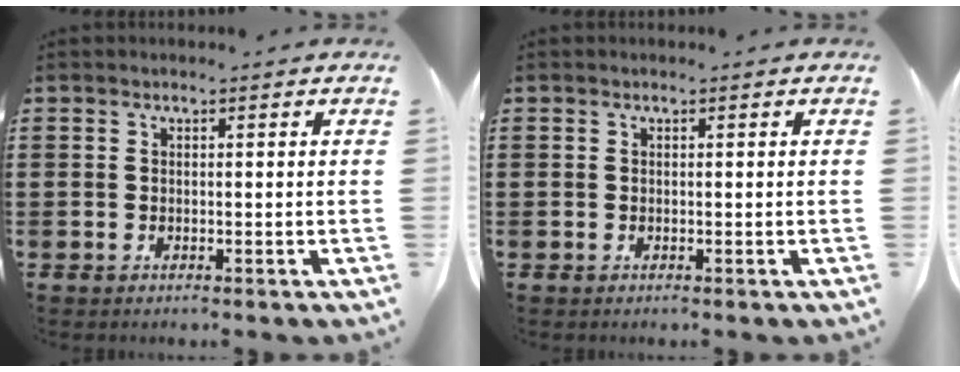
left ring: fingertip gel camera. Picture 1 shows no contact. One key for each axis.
{"total": 0.0}